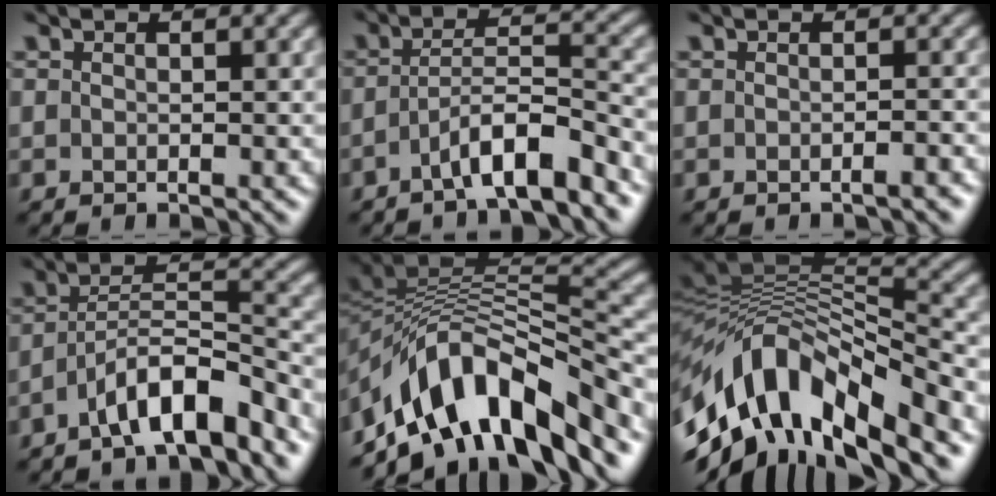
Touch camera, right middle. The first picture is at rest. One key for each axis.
{"total": 5.2, "fx": -3.2, "fy": 1.0, "fz": 3.9, "tx": -0.063, "ty": 0.011, "tz": -0.059}
{"total": 1.1, "fx": -0.7, "fy": 0.2, "fz": 0.8, "tx": -0.010, "ty": 0.003, "tz": -0.011}
{"total": 6.3, "fx": -4.3, "fy": 1.6, "fz": 4.4, "tx": -0.071, "ty": 0.010, "tz": -0.076}
{"total": 11.4, "fx": -6.1, "fy": 5.8, "fz": 7.7, "tx": -0.129, "ty": 0.017, "tz": -0.117}
{"total": 12.2, "fx": -4.9, "fy": 5.5, "fz": 9.7, "tx": -0.182, "ty": 0.016, "tz": -0.088}